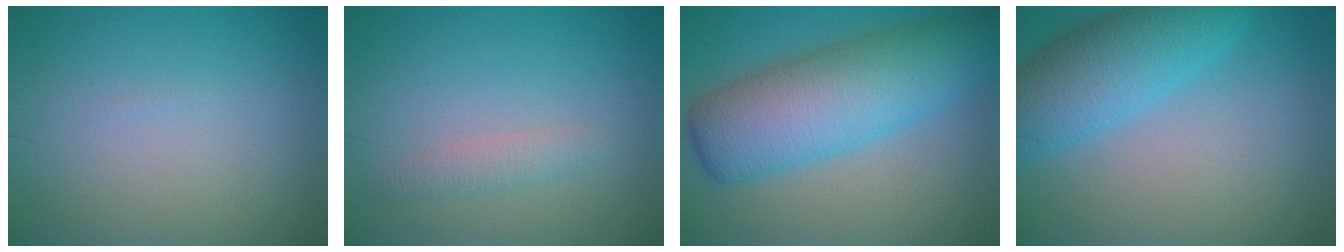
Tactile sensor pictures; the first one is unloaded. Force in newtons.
{"total": 1.4, "press": 1.4, "slide": 0.1}
{"total": 10.0, "press": 10.0, "slide": 0.2}
{"total": 6.9, "press": 6.9, "slide": 0.2}